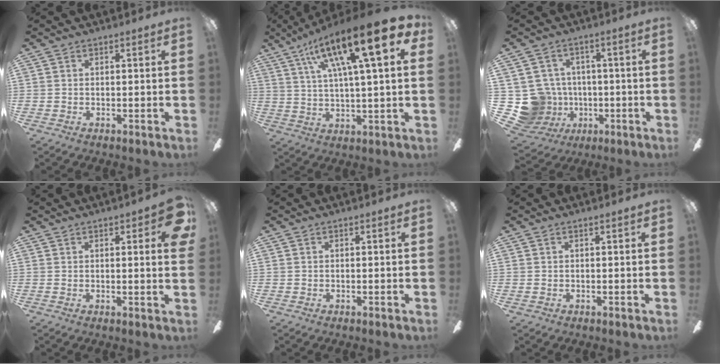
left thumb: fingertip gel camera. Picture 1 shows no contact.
{"total": 20.7, "force": [10.4, 4.1, 17.4], "torque": [-0.291, -0.043, 0.154]}
{"total": 11.5, "force": [-1.4, 11.1, 2.8], "torque": [-0.110, 0.010, -0.010]}
{"total": 5.8, "force": [2.5, 1.6, 5.1], "torque": [-0.057, -0.008, 0.035]}
{"total": 0.0}
{"total": 0.7, "force": [0.2, 0.1, 0.6], "torque": [-0.011, 0.002, 0.003]}